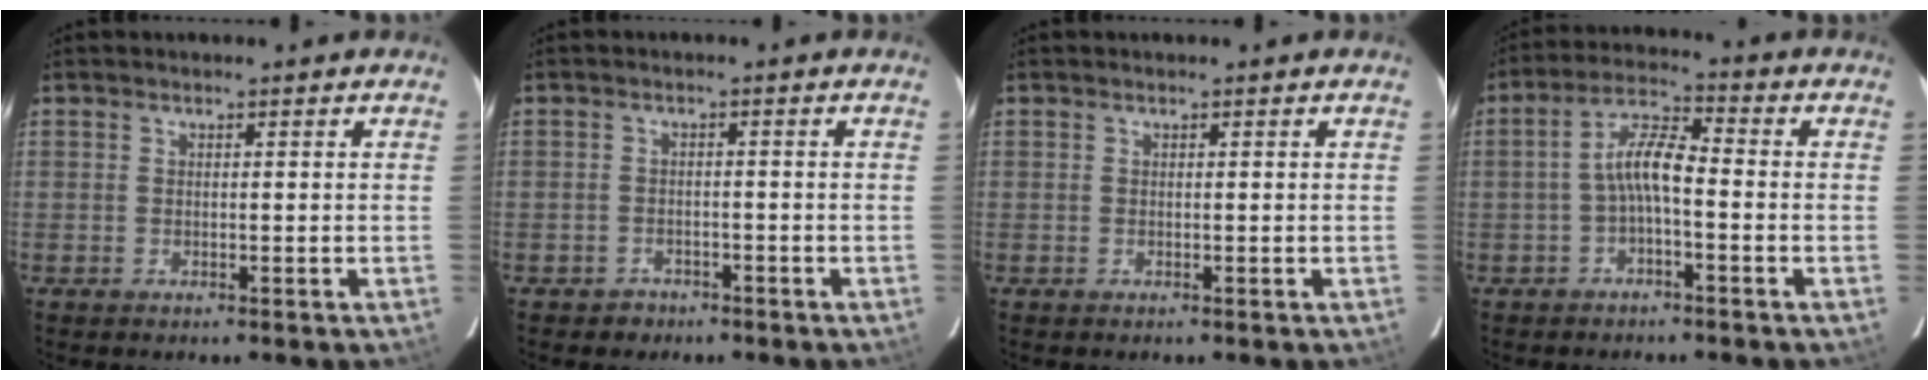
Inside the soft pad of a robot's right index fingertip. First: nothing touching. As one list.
[{"total": 2.9, "force": [-2.0, 2.2, 0.1], "torque": [-0.010, 0.009, -0.026]}, {"total": 0.0}, {"total": 5.9, "force": [-1.8, 1.5, 5.4], "torque": [-0.115, 0.018, -0.035]}]